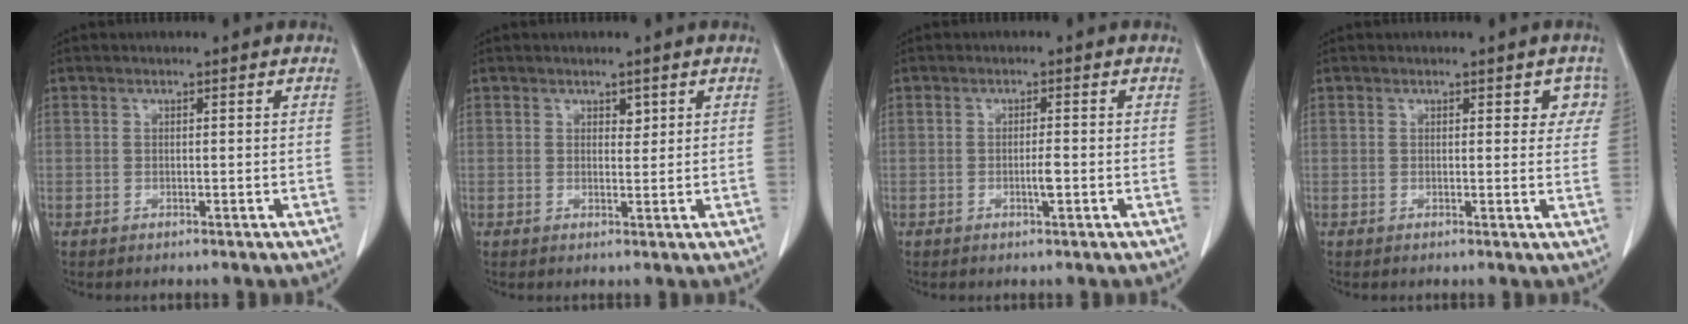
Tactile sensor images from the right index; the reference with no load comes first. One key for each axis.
{"total": 1.2, "fx": 0.7, "fy": 0.7, "fz": 0.7, "tx": -0.006, "ty": -0.004, "tz": 0.010}
{"total": 1.7, "fx": -0.5, "fy": 0.1, "fz": 1.7, "tx": -0.031, "ty": -0.001, "tz": -0.008}
{"total": 3.2, "fx": 1.5, "fy": 1.8, "fz": 2.2, "tx": -0.005, "ty": 0.004, "tz": 0.009}